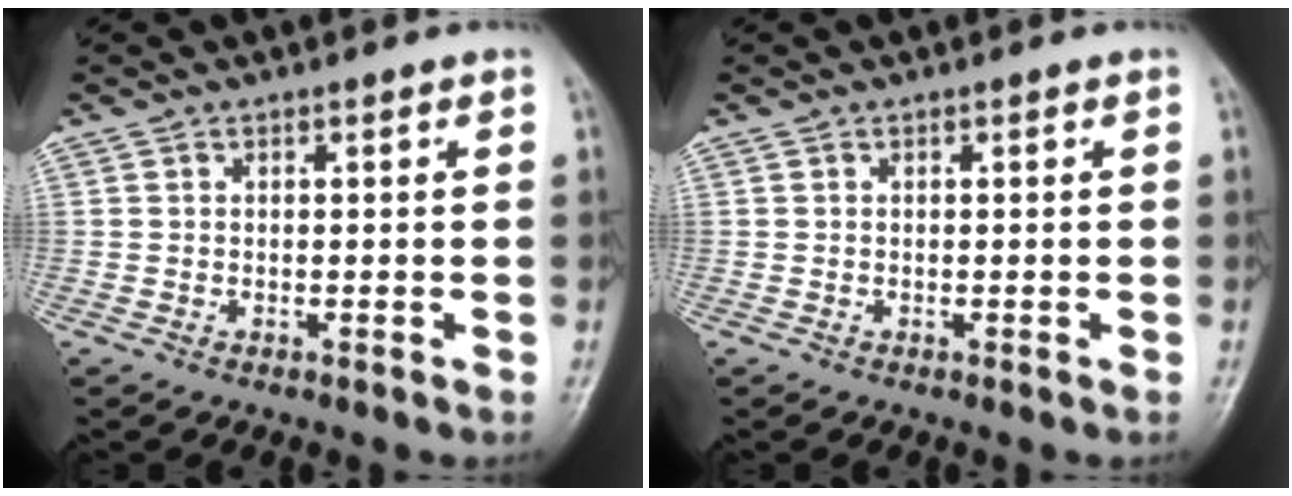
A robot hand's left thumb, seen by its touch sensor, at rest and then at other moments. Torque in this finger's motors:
{"motor_torque": [0.00, 0.00, 0.00, 0.00, 0.00]}